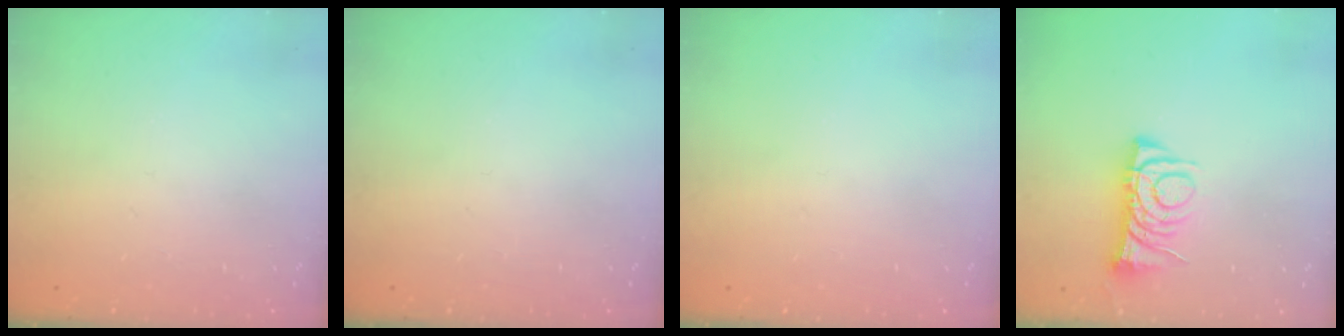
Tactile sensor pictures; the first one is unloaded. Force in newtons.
{"total": 0.0}
{"total": 0.0}
{"total": 8.0, "press": 7.9, "slide": 1.1}